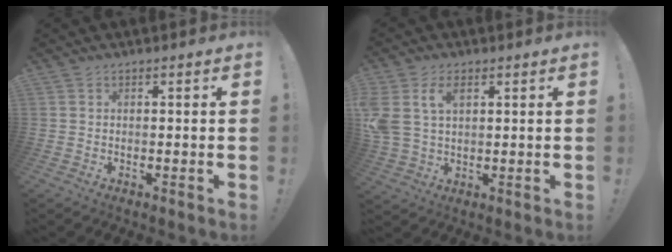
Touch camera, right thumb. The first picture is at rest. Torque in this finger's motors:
{"motor_torque": [2.13, 2.02, 0.63, -0.39, 0.15]}